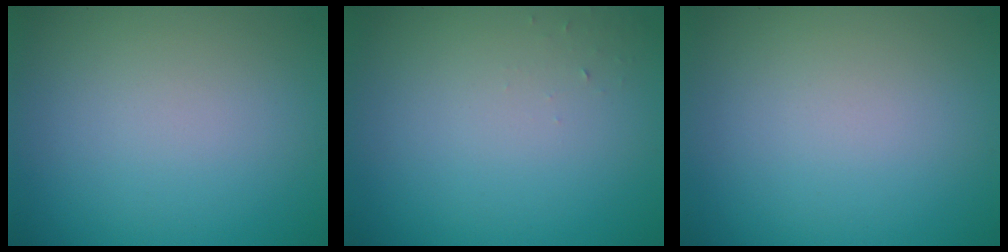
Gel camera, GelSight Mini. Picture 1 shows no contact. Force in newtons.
{"total": 0.6, "press": 0.6, "slide": 0.1}
{"total": 0.0}